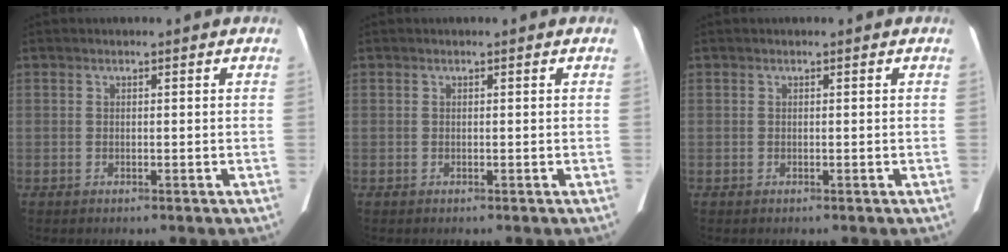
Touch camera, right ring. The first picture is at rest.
{"total": 0.0}
{"total": 0.0}